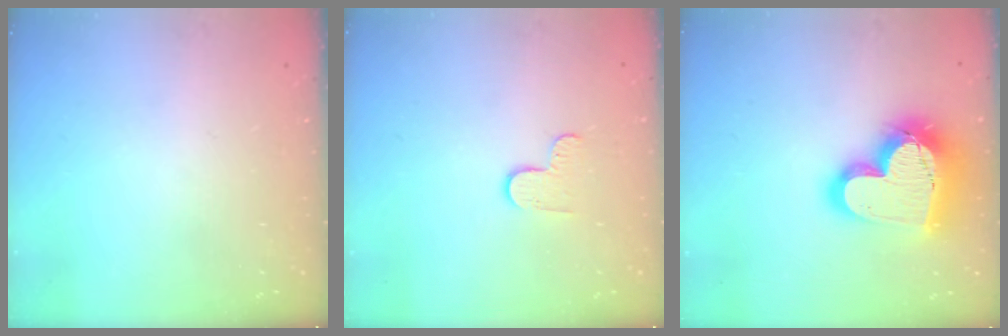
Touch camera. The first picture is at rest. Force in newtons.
{"total": 4.7, "press": 4.7, "slide": 0.4}
{"total": 25.5, "press": 25.4, "slide": 2.1}